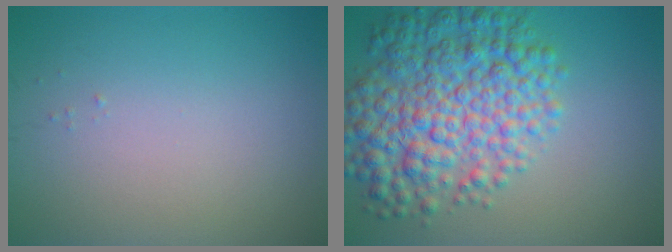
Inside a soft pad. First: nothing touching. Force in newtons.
{"total": 8.9, "press": 8.9, "slide": 0.2}